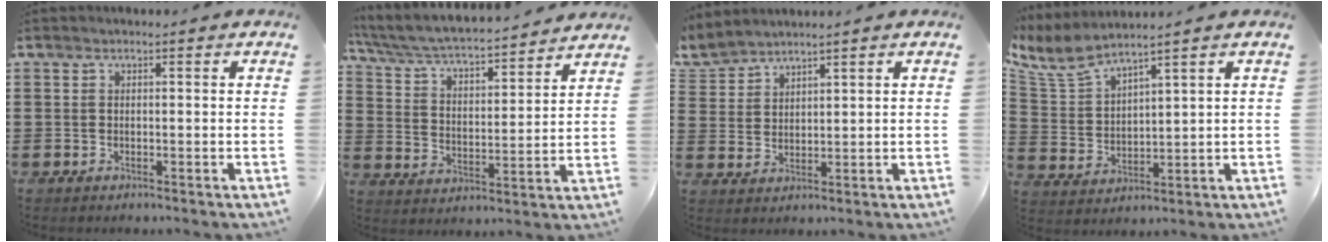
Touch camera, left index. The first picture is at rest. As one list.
[{"total": 5.0, "force": [4.7, 0.2, 1.9], "torque": [-0.058, -0.038, 0.073]}, {"total": 3.0, "force": [2.8, 1.1, -0.3], "torque": [-0.011, -0.009, 0.052]}, {"total": 5.8, "force": [5.1, 1.4, 2.4], "torque": [-0.073, -0.024, 0.090]}]